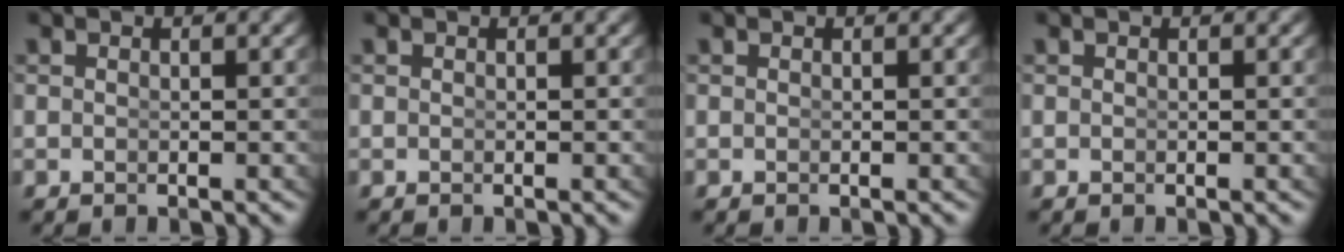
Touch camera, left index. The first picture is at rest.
{"total": 0.0}
{"total": 0.0}
{"total": 0.0}